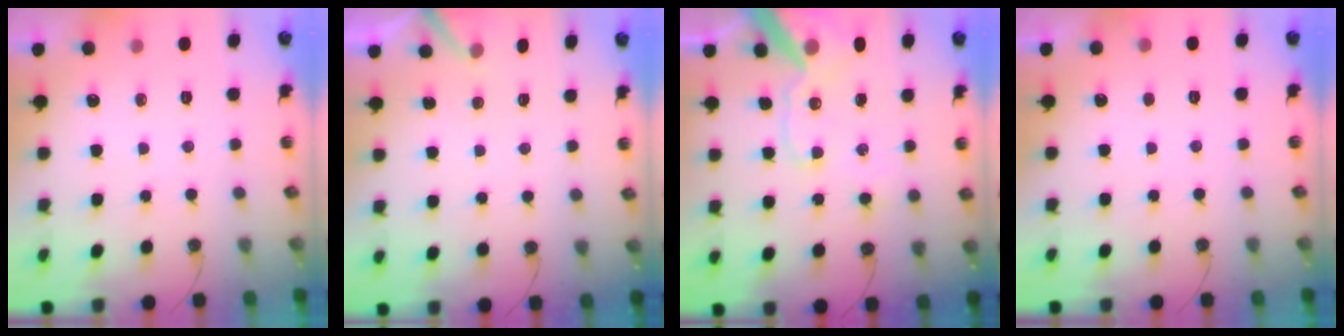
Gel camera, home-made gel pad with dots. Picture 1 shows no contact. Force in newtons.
{"total": 3.0, "press": 3.0, "slide": 0.2}
{"total": 15.4, "press": 15.2, "slide": 2.2}
{"total": 3.1, "press": 3.0, "slide": 0.3}